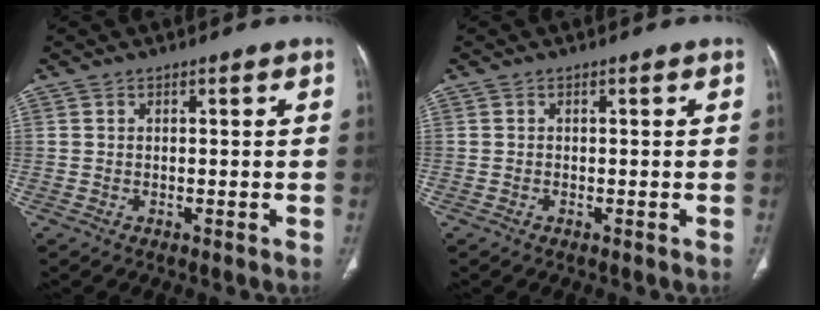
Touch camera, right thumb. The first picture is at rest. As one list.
[{"total": 0.0}]